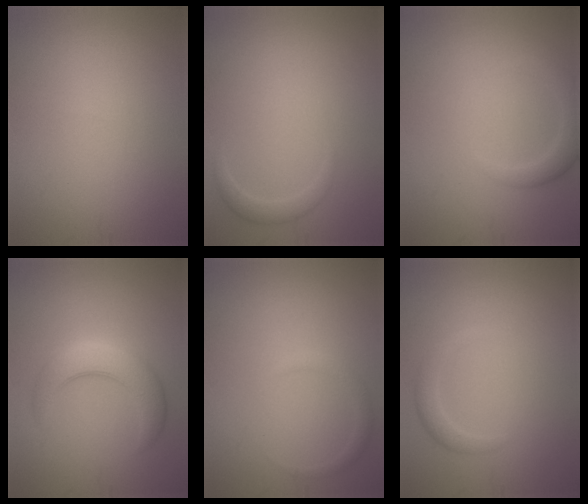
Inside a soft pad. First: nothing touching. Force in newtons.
{"total": 1.2, "press": 1.2, "slide": 0.1}
{"total": 2.4, "press": 2.4, "slide": 0.3}
{"total": 4.6, "press": 4.6, "slide": 0.1}
{"total": 1.2, "press": 1.2, "slide": 0.0}
{"total": 1.5, "press": 1.5, "slide": 0.1}